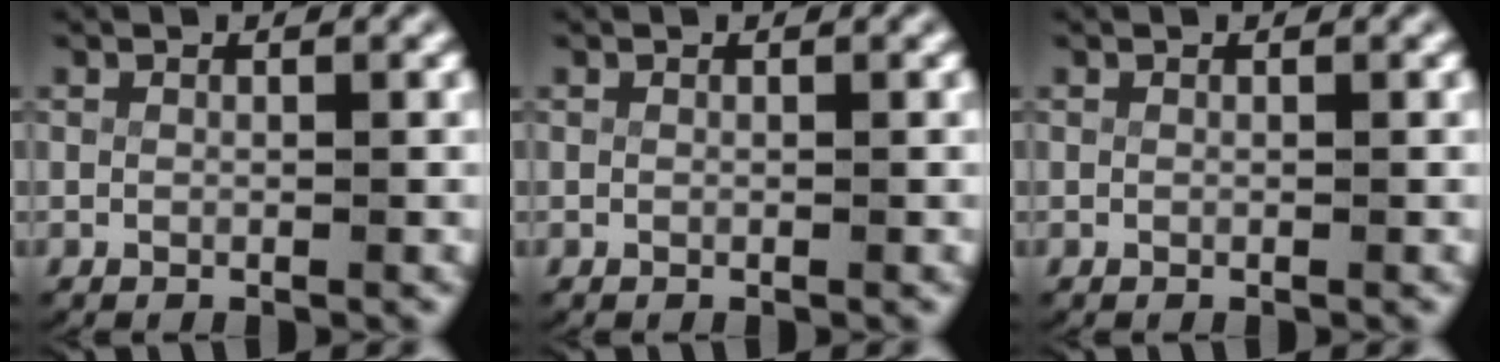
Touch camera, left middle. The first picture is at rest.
{"total": 0.0}
{"total": 0.0}